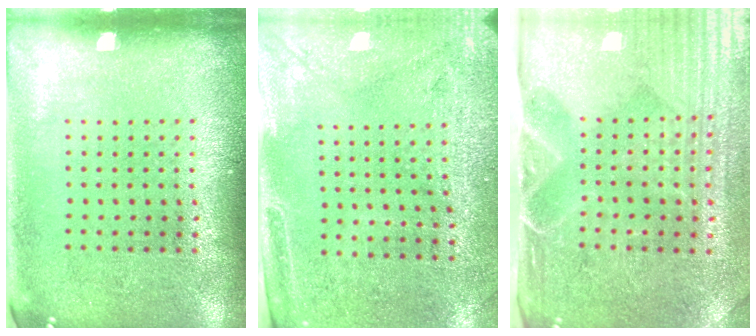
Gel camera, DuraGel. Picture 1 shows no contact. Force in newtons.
{"total": 3.0, "press": 2.5, "slide": 1.6}
{"total": 4.7, "press": 4.1, "slide": 2.3}